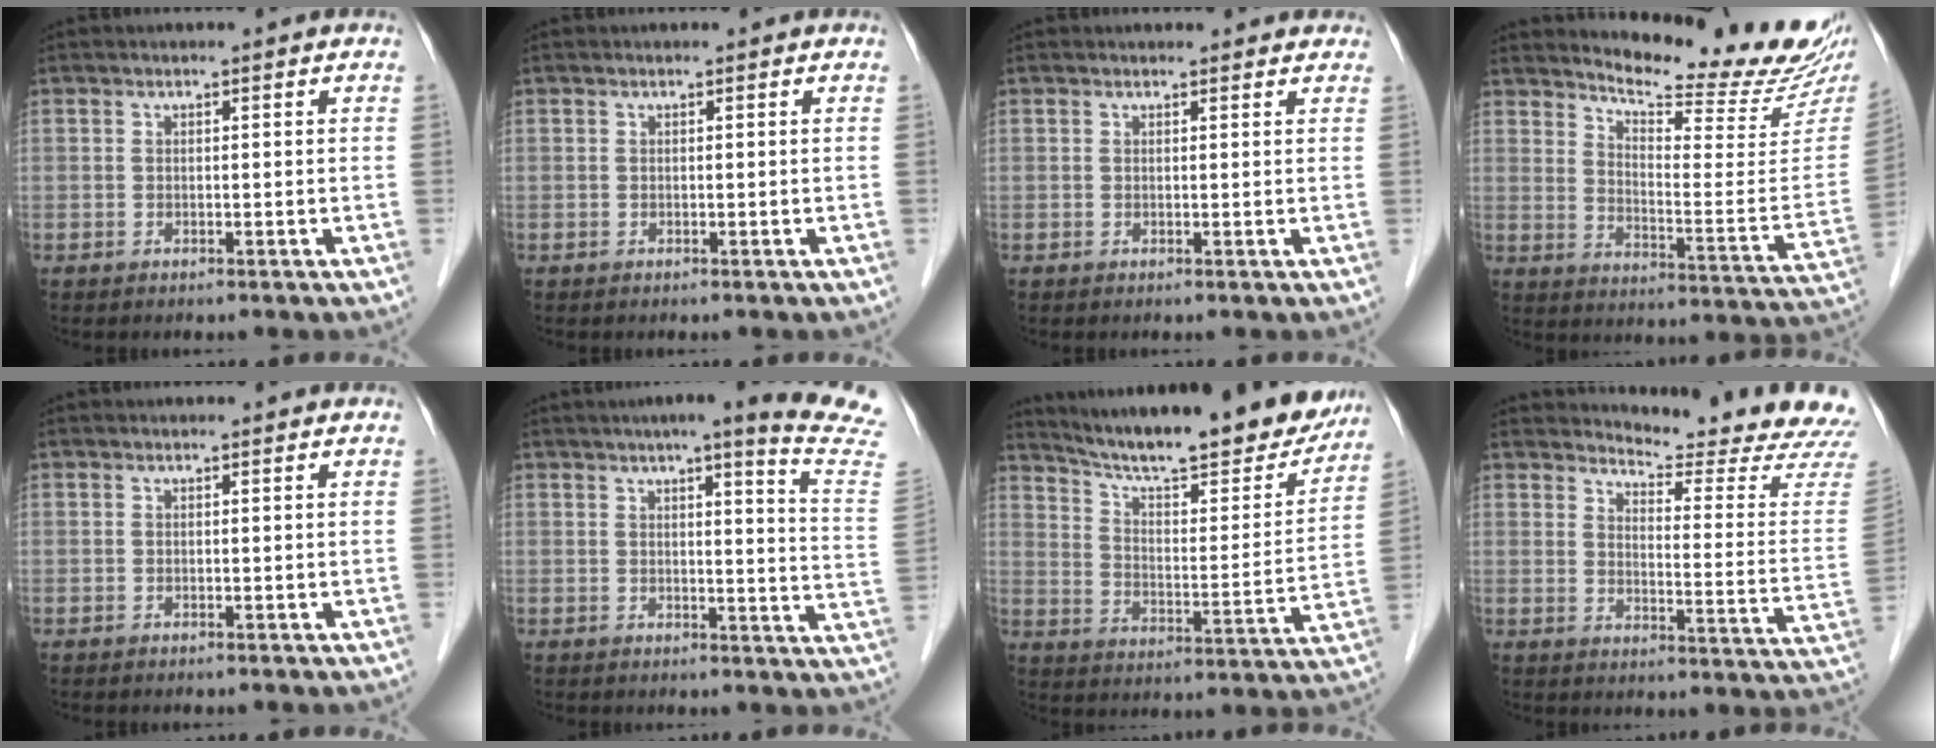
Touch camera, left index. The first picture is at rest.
{"total": 0.0}
{"total": 3.1, "force": [2.9, 1.2, 0.5], "torque": [-0.002, 0.011, 0.023]}
{"total": 18.7, "force": [17.5, 1.2, 6.4], "torque": [-0.102, -0.099, 0.220]}
{"total": 0.0}
{"total": 16.1, "force": [13.5, -0.8, 8.7], "torque": [-0.109, -0.061, 0.139]}
{"total": 24.0, "force": [21.2, 3.6, 10.8], "torque": [-0.166, -0.033, 0.290]}
{"total": 15.8, "force": [15.6, -1.3, 2.5], "torque": [-0.037, -0.127, 0.174]}